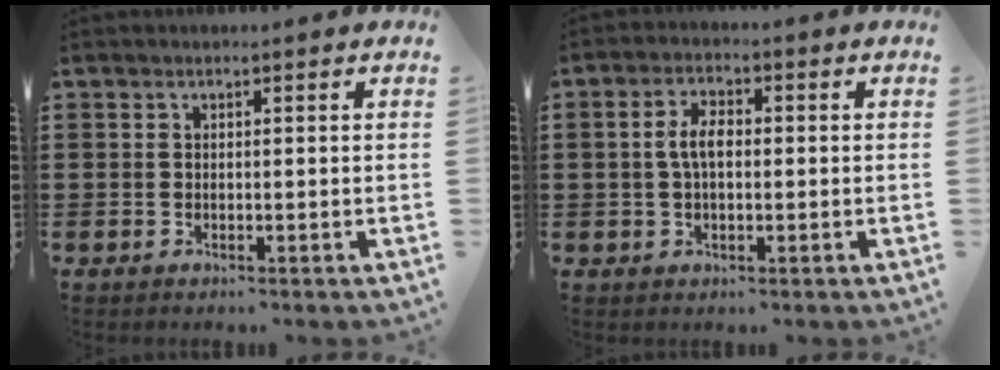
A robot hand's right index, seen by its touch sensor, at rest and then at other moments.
{"total": 4.3, "force": [0.1, 2.2, 3.7], "torque": [-0.080, 0.006, -0.002]}